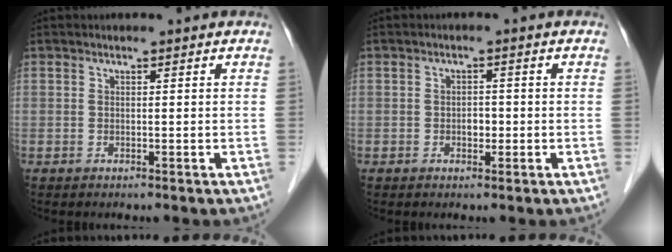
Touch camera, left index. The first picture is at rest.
{"total": 1.7, "force": [-0.4, 1.1, 1.2], "torque": [-0.018, 0.003, -0.005]}